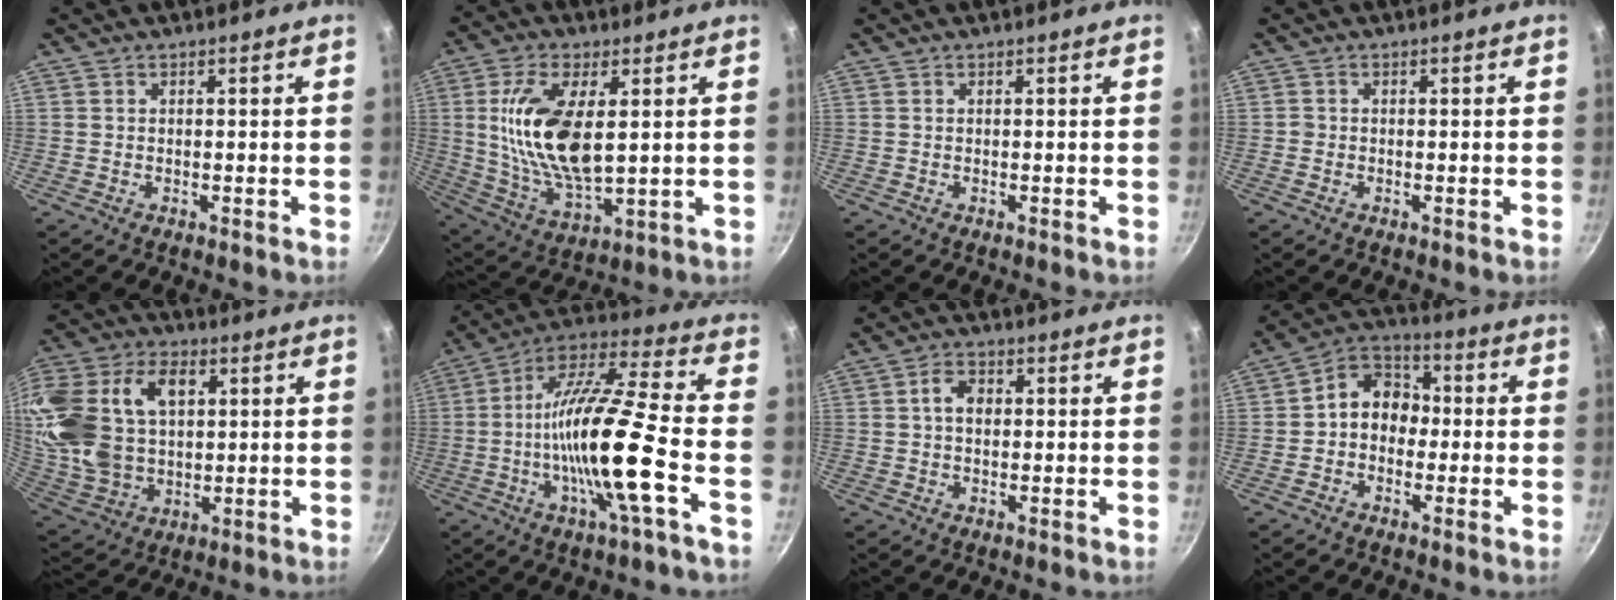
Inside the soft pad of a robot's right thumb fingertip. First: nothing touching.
{"total": 16.7, "force": [2.9, 7.8, 14.4], "torque": [-0.275, -0.015, 0.062]}
{"total": 0.0}
{"total": 0.7, "force": [-0.2, 0.6, 0.1], "torque": [-0.001, 0.001, -0.007]}
{"total": 26.1, "force": [5.9, 17.7, 18.2], "torque": [-0.384, 0.013, 0.115]}
{"total": 19.6, "force": [-4.9, 2.7, 18.8], "torque": [-0.327, 0.027, -0.105]}
{"total": 4.0, "force": [0.5, 2.8, 2.8], "torque": [-0.038, 0.009, 0.002]}
{"total": 9.0, "force": [-0.6, 7.4, 5.2], "torque": [-0.039, 0.034, -0.034]}